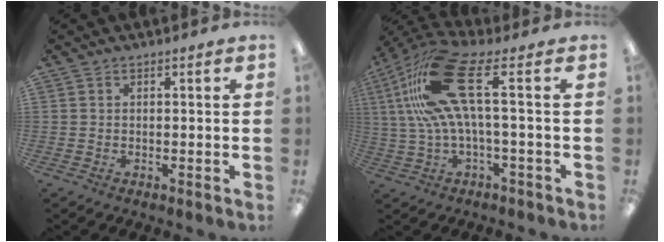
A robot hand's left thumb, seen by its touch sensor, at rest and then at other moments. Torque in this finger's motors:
{"motor_torque": [2.27, 2.57, 2.25, -0.45, 0.63]}